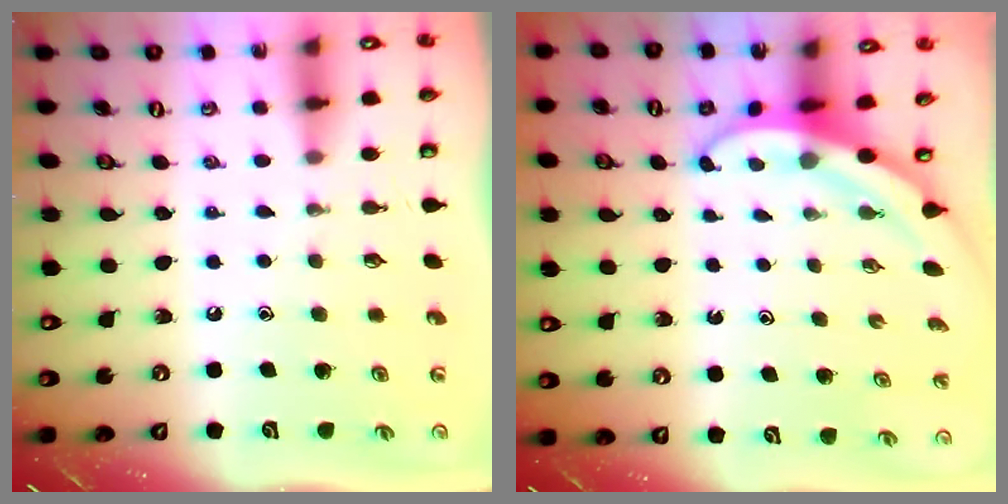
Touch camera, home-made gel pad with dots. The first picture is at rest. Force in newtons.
{"total": 3.2, "press": 3.2, "slide": 0.0}